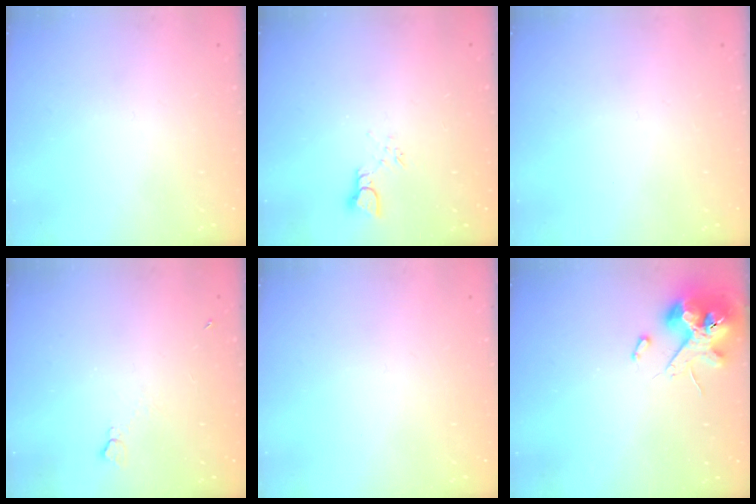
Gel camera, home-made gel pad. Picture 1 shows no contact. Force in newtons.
{"total": 2.3, "press": 2.3, "slide": 0.1}
{"total": 0.0}
{"total": 4.2, "press": 4.2, "slide": 0.6}
{"total": 0.0}
{"total": 12.4, "press": 12.2, "slide": 1.8}